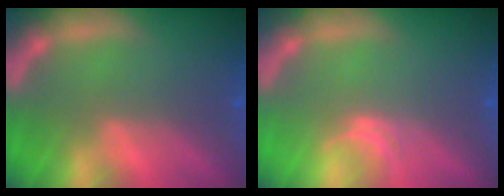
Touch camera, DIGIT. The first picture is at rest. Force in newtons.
{"total": 1.0}